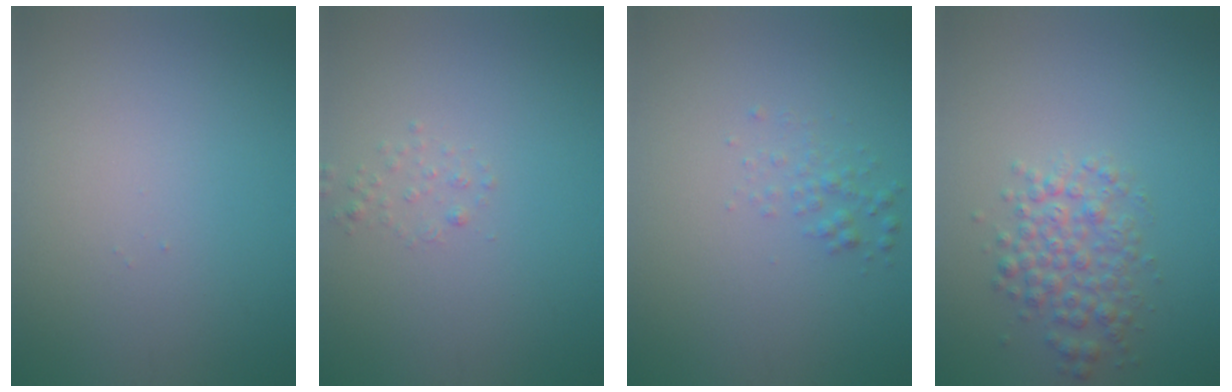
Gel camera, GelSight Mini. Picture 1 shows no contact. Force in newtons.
{"total": 0.8, "press": 0.8, "slide": 0.1}
{"total": 1.2, "press": 1.2, "slide": 0.0}
{"total": 3.1, "press": 3.1, "slide": 0.1}